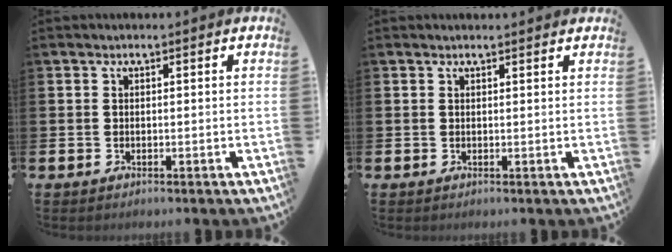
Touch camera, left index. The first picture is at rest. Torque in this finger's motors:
{"motor_torque": [0.90, -1.24, 0.03, 0.00]}